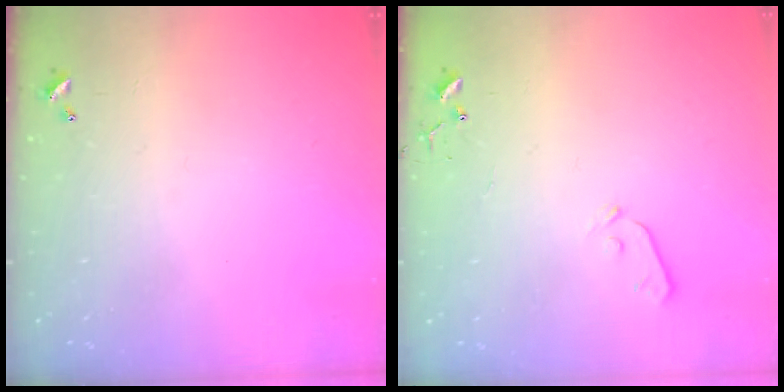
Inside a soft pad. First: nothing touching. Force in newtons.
{"total": 3.6, "press": 3.6, "slide": 0.6}